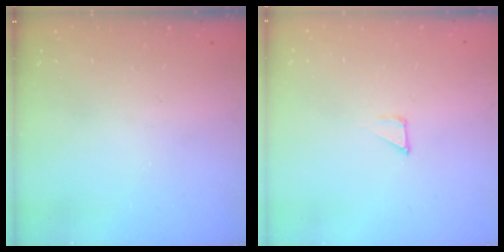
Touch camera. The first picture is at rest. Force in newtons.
{"total": 1.2, "press": 1.2, "slide": 0.0}